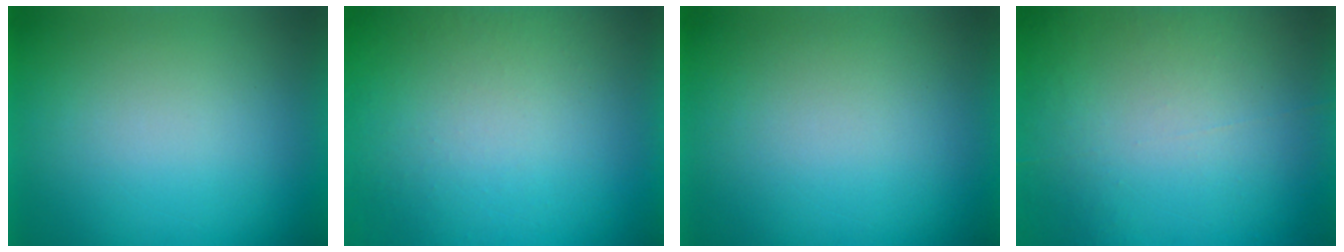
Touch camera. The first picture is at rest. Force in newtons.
{"total": 1.2}
{"total": 0.0}
{"total": 7.3}